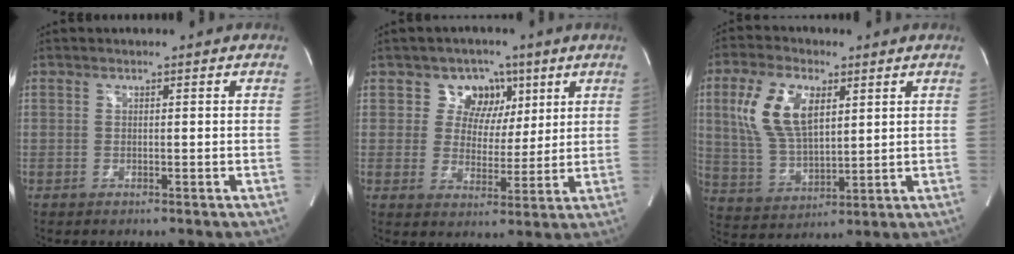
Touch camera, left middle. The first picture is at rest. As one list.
[{"total": 4.6, "force": [2.3, 3.8, 1.0], "torque": [-0.006, 0.005, 0.037]}, {"total": 11.7, "force": [4.0, 5.4, 9.5], "torque": [-0.209, 0.014, 0.082]}]